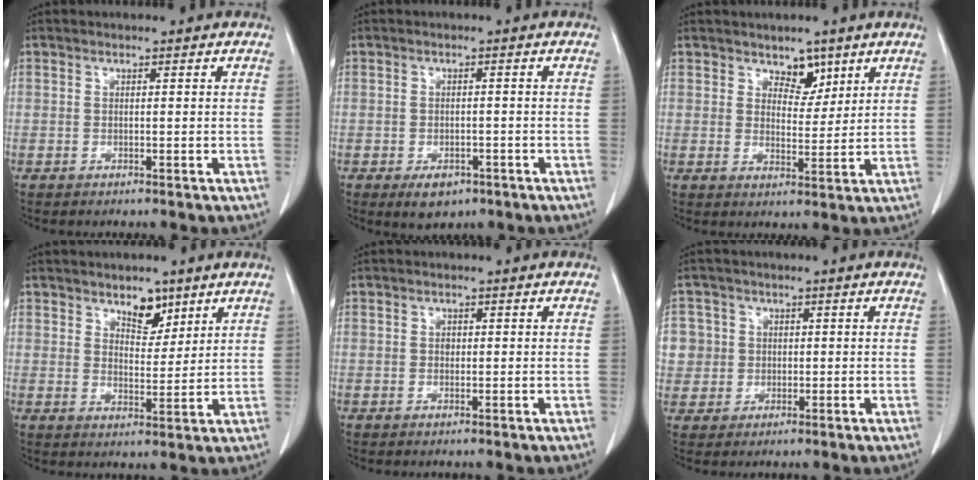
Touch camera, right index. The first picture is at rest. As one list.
[{"total": 3.7, "force": [-2.2, 2.3, 2.0], "torque": [-0.028, 0.000, -0.021]}, {"total": 4.0, "force": [2.8, 2.3, 1.7], "torque": [-0.017, -0.004, 0.047]}, {"total": 4.8, "force": [3.3, 2.5, 2.4], "torque": [-0.031, -0.003, 0.056]}, {"total": 0.8, "force": [0.1, 0.7, 0.4], "torque": [-0.007, 0.002, 0.002]}, {"total": 7.2, "force": [1.1, 7.1, 0.7], "torque": [-0.027, 0.027, 0.033]}]